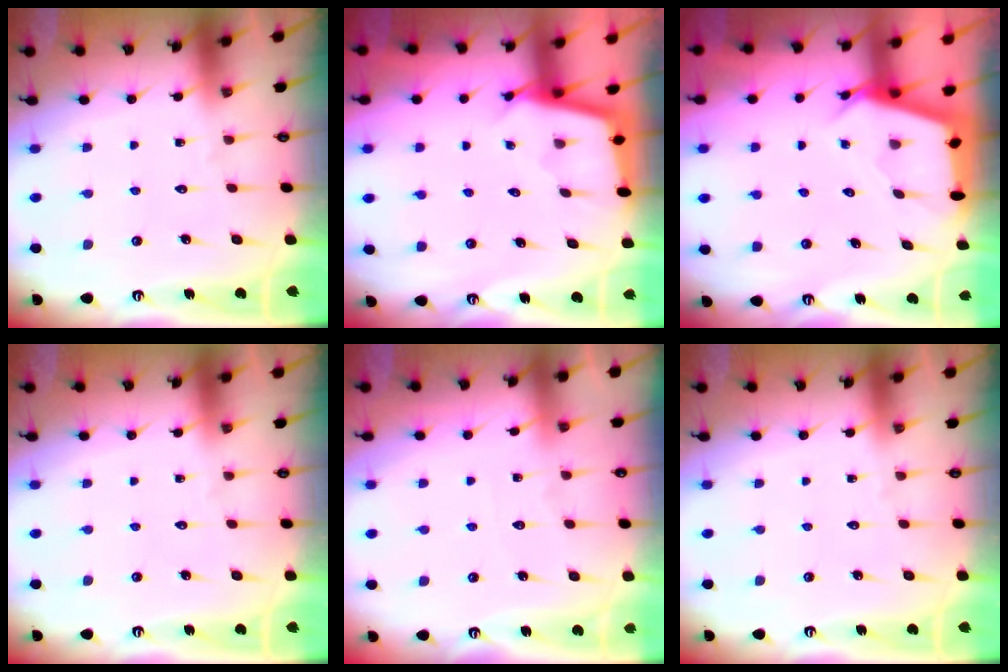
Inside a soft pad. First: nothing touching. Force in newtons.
{"total": 2.5, "press": 2.5, "slide": 0.2}
{"total": 2.8, "press": 2.8, "slide": 0.2}
{"total": 0.0}
{"total": 3.2, "press": 3.2, "slide": 0.5}
{"total": 0.0}